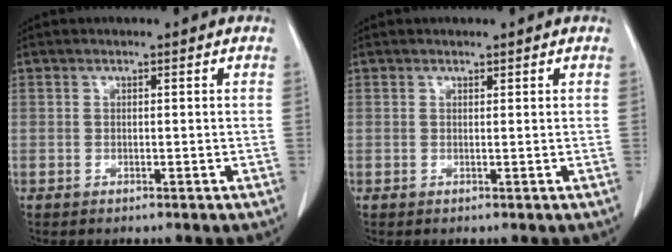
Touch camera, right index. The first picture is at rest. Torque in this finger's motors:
{"motor_torque": [-0.13, 0.06, -0.04, 0.00]}